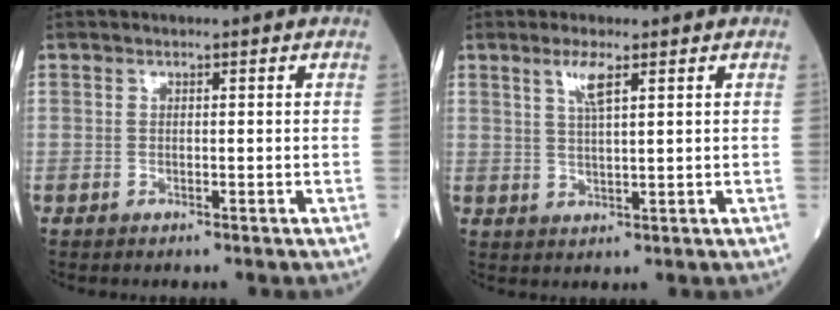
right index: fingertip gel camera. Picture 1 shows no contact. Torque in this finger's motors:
{"motor_torque": [0.52, 0.51, 0.04, 0.02]}